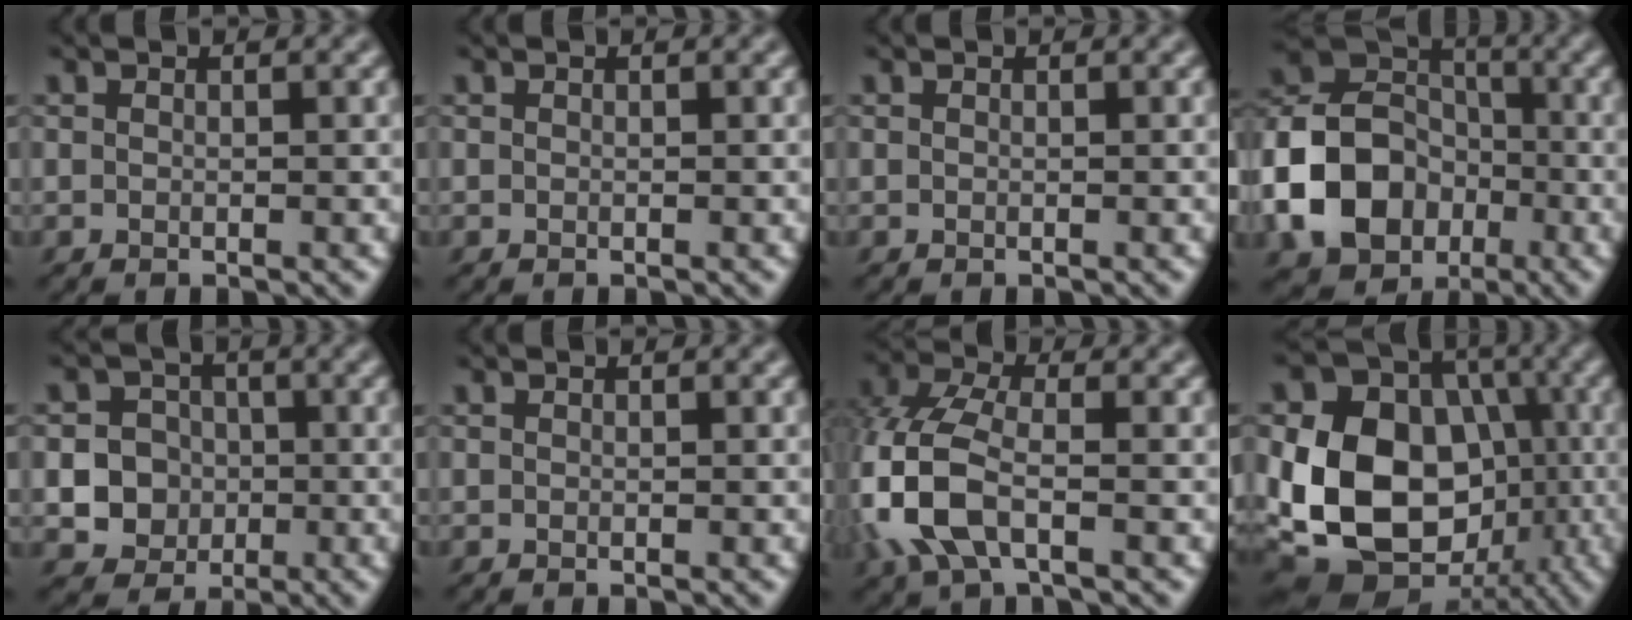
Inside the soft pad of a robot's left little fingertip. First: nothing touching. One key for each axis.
{"total": 0.0}
{"total": 0.0}
{"total": 10.5, "fx": -3.4, "fy": 8.1, "fz": 5.8, "tx": -0.110, "ty": 0.008, "tz": -0.075}
{"total": 6.1, "fx": -1.2, "fy": 5.7, "fz": 1.9, "tx": -0.026, "ty": 0.014, "tz": -0.046}
{"total": 0.0}
{"total": 6.7, "fx": -2.3, "fy": 3.5, "fz": 5.3, "tx": -0.146, "ty": 0.003, "tz": -0.054}
{"total": 14.6, "fx": -2.6, "fy": 11.2, "fz": 9.0, "tx": -0.179, "ty": -0.006, "tz": -0.047}